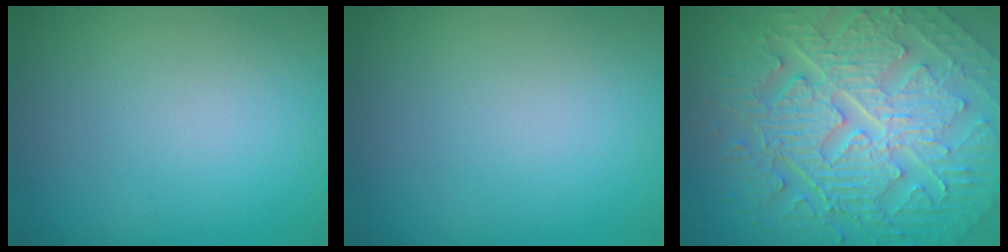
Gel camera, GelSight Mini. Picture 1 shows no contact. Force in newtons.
{"total": 0.0}
{"total": 10.8, "press": 7.3, "slide": 7.9}